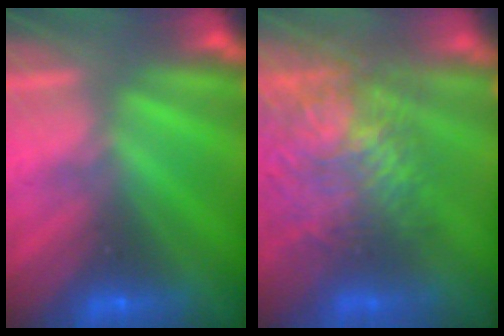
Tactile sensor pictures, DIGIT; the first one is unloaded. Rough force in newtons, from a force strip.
{"total": 10.8}